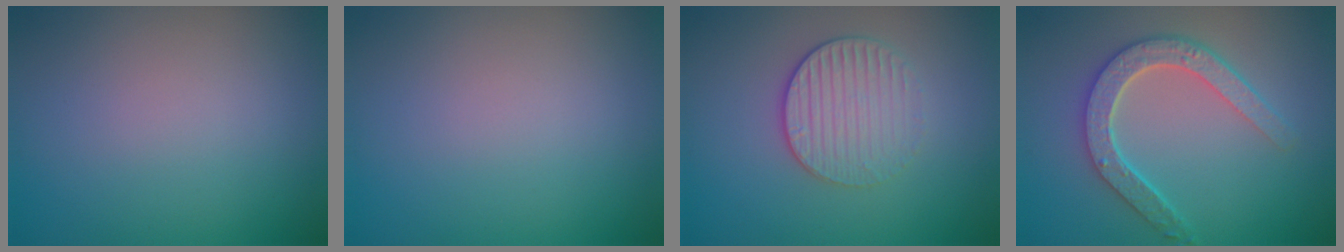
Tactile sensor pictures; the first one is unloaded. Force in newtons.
{"total": 0.0}
{"total": 3.0, "press": 2.7, "slide": 1.3}
{"total": 4.6, "press": 3.7, "slide": 2.8}